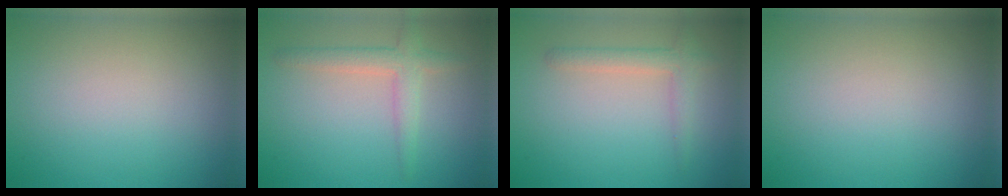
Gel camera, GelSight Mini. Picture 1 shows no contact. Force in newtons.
{"total": 2.9, "press": 2.8, "slide": 0.1}
{"total": 2.2, "press": 2.2, "slide": 0.1}
{"total": 0.0}